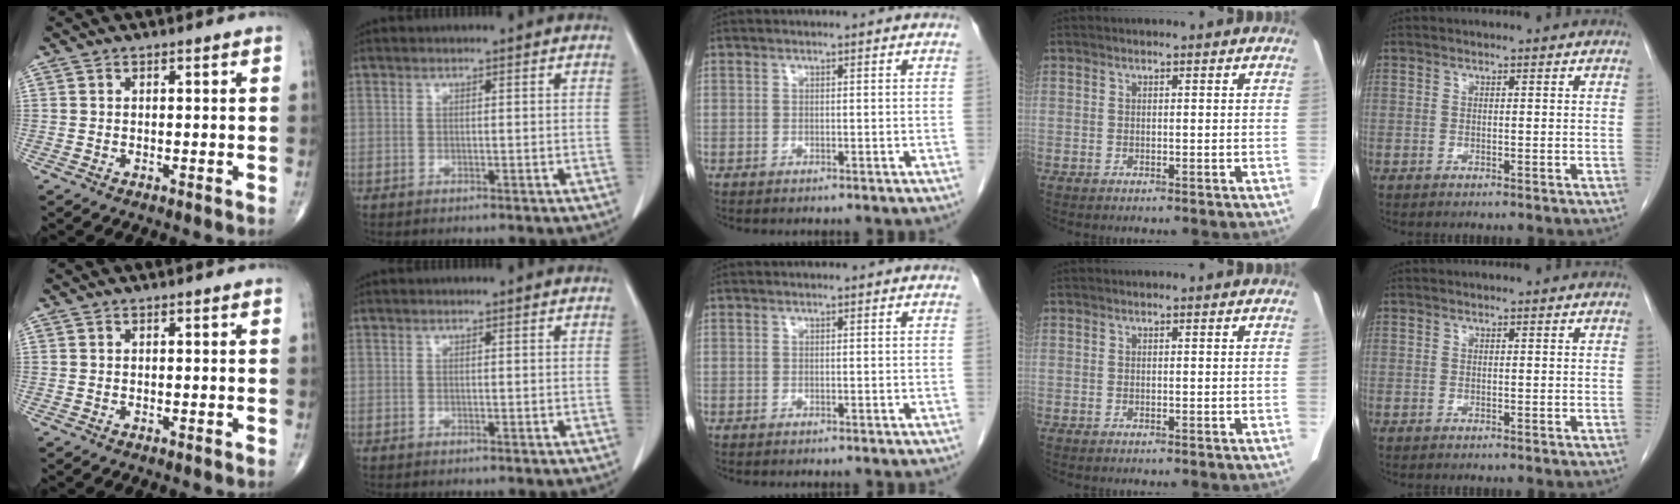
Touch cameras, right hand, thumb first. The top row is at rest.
{}